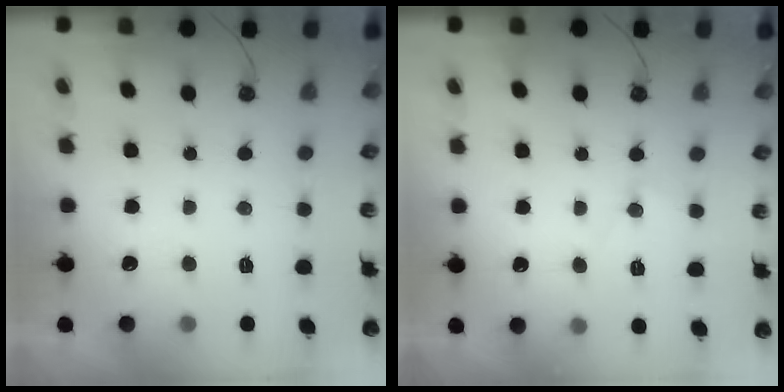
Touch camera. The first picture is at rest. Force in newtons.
{"total": 7.4, "press": 7.4, "slide": 0.7}